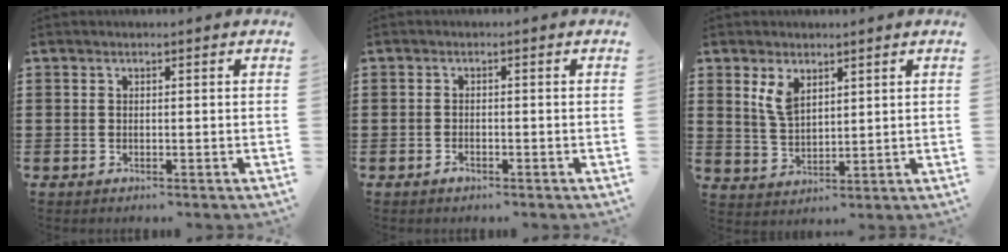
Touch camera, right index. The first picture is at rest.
{"total": 1.0, "force": [-0.8, 0.4, 0.3], "torque": [-0.008, -0.003, -0.015]}
{"total": 4.4, "force": [2.3, 2.3, 2.9], "torque": [-0.073, 0.003, 0.040]}